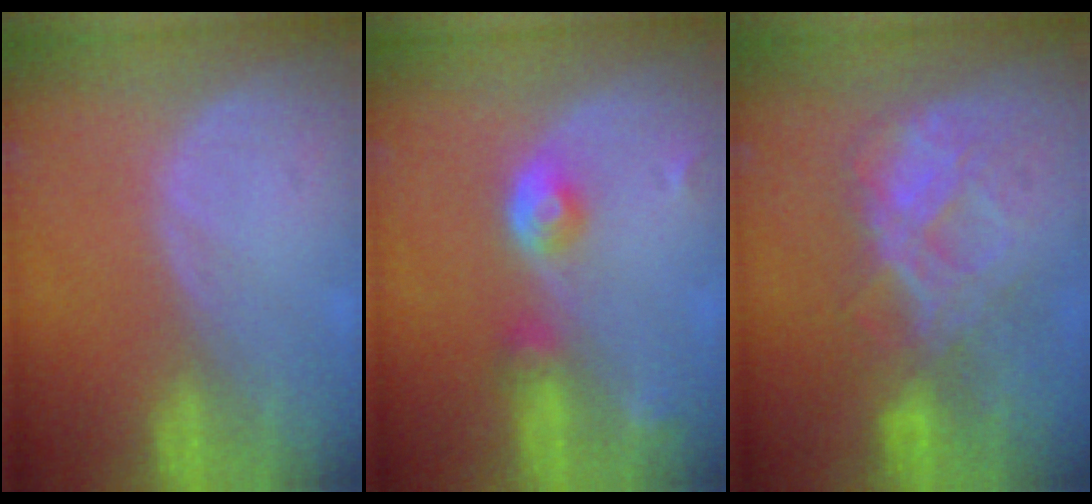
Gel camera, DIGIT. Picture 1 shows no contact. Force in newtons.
{"total": 4.3, "press": 4.3, "slide": 0.3}
{"total": 7.8, "press": 7.3, "slide": 2.8}